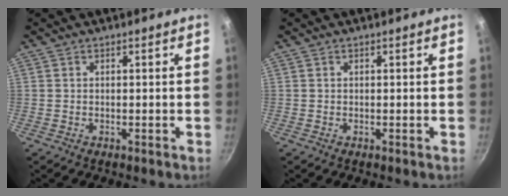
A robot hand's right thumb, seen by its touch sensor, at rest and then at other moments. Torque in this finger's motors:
{"motor_torque": [-0.42, 0.21, -0.30, 0.20, 0.03]}